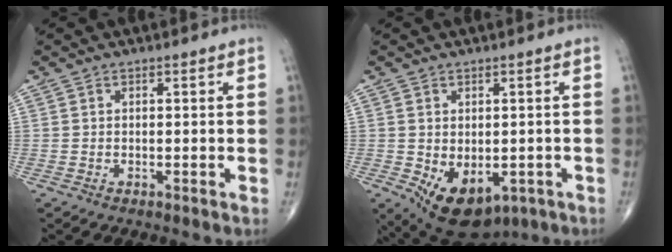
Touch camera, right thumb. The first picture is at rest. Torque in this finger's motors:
{"motor_torque": [-0.14, 0.55, 0.49, 0.29, 0.26]}